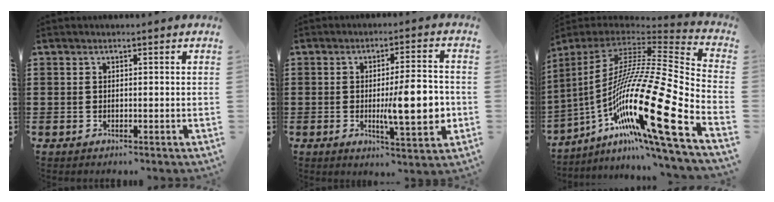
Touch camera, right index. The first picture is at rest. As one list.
[{"total": 10.4, "force": [-1.0, 2.8, 10.0], "torque": [-0.132, -0.011, -0.016]}, {"total": 24.3, "force": [-8.5, 4.2, 22.3], "torque": [-0.439, -0.018, -0.165]}]